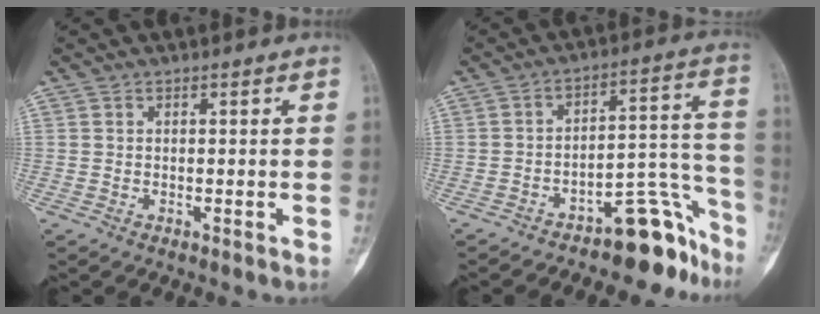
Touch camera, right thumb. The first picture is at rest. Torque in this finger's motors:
{"motor_torque": [0.89, -0.65, 0.56, -0.89, 0.16]}